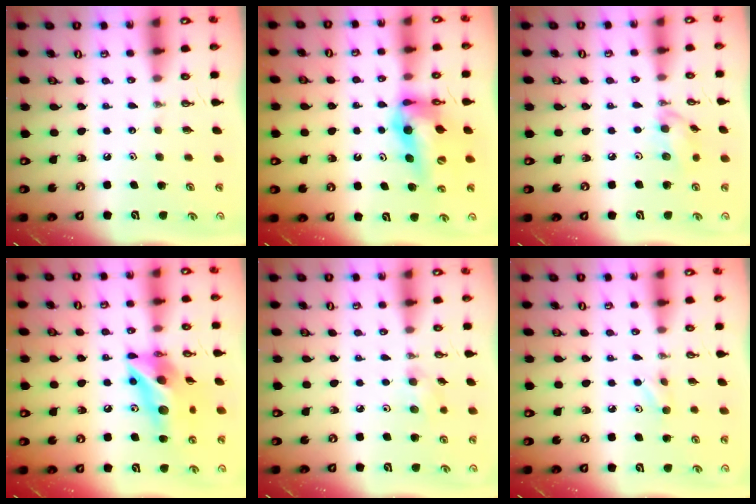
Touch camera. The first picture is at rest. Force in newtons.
{"total": 14.0, "press": 13.0, "slide": 5.2}
{"total": 8.5, "press": 8.4, "slide": 1.1}
{"total": 14.7, "press": 14.7, "slide": 1.6}
{"total": 6.0, "press": 4.7, "slide": 3.7}
{"total": 4.5, "press": 4.5, "slide": 0.8}